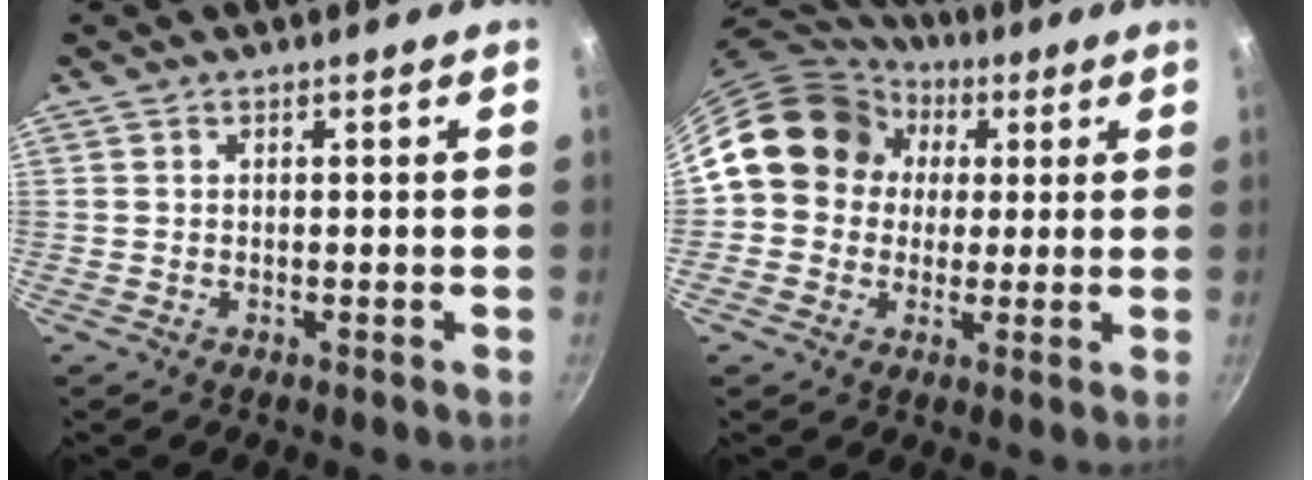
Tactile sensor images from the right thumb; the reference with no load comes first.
{"total": 15.1, "force": [2.9, 13.4, 6.5], "torque": [-0.079, 0.028, 0.036]}